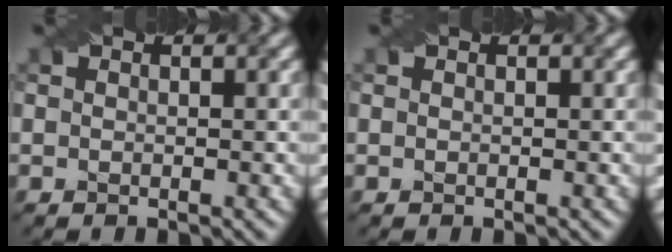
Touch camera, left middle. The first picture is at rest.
{"total": 0.0}